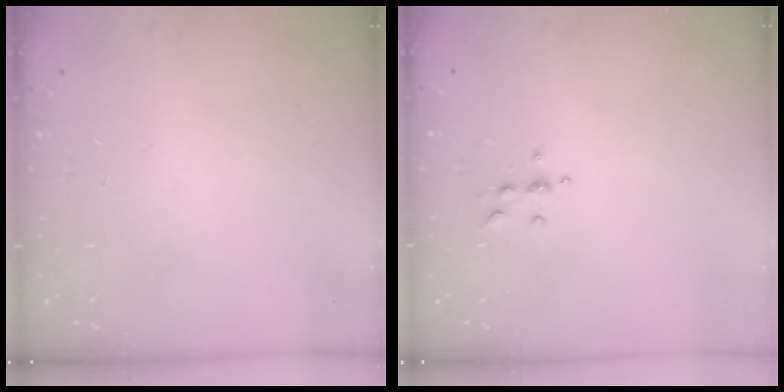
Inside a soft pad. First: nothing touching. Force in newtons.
{"total": 5.7, "press": 5.7, "slide": 0.5}